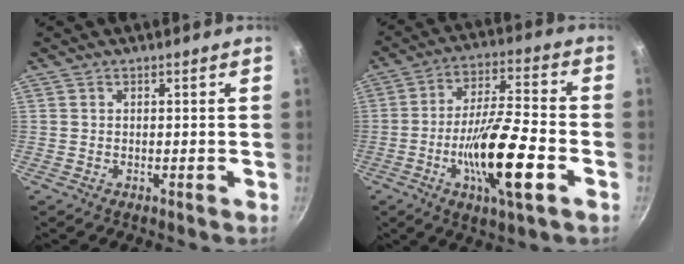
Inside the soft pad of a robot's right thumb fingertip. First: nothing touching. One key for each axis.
{"total": 16.9, "fx": -5.4, "fy": 4.2, "fz": 15.5, "tx": -0.270, "ty": 0.024, "tz": -0.099}